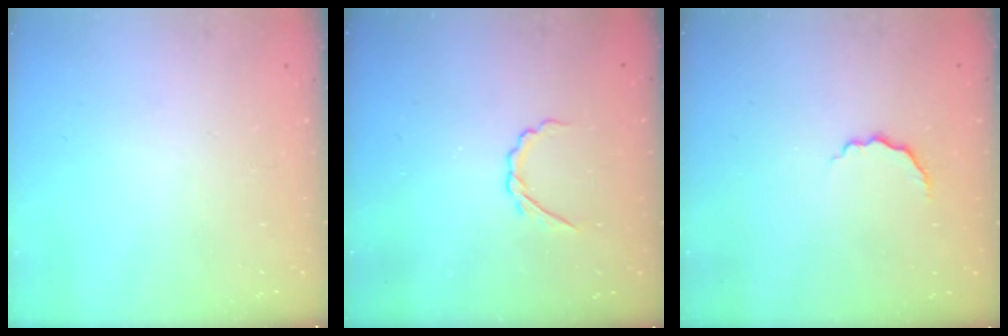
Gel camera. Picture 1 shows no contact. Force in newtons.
{"total": 2.6, "press": 2.5, "slide": 0.8}
{"total": 5.0, "press": 4.9, "slide": 0.6}